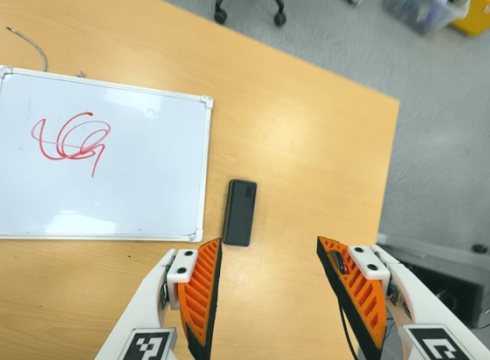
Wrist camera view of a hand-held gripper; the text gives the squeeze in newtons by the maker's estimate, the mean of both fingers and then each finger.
{"total": 0.0}